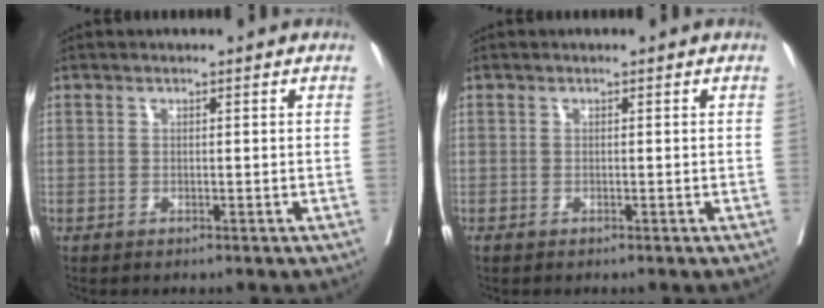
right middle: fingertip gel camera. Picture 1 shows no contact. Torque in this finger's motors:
{"motor_torque": [0.10, -0.10, 0.00, 0.00]}